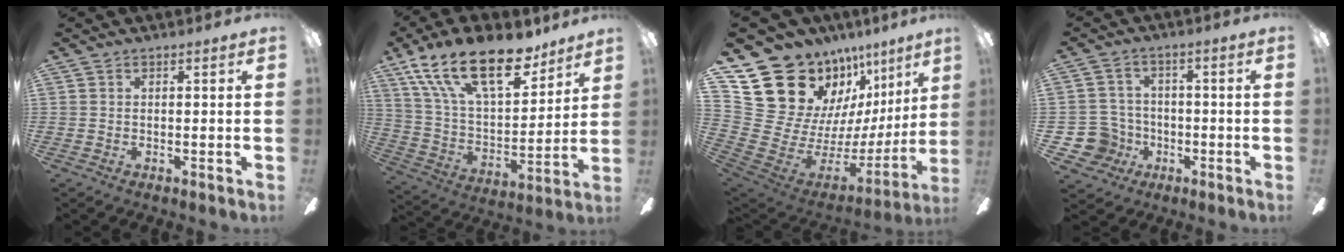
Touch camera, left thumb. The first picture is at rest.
{"total": 23.1, "force": [15.3, 10.1, 14.1], "torque": [-0.258, -0.089, 0.268]}
{"total": 21.3, "force": [14.5, 13.4, 8.0], "torque": [-0.121, -0.134, 0.310]}
{"total": 8.3, "force": [-2.5, 7.8, 1.5], "torque": [-0.069, 0.023, -0.040]}